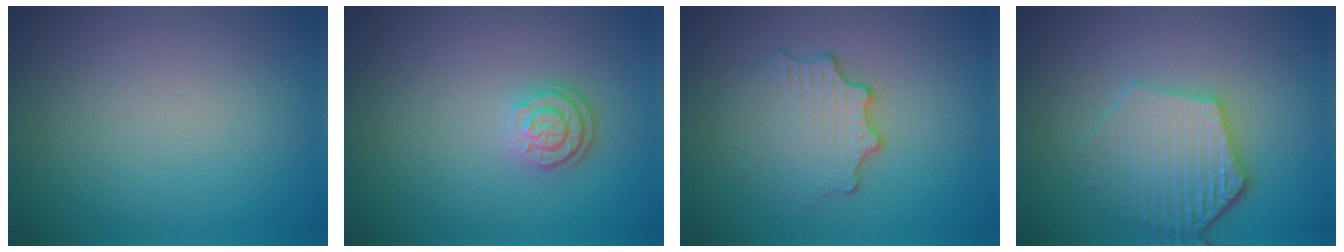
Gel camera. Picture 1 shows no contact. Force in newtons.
{"total": 2.5, "press": 2.0, "slide": 1.5}
{"total": 3.3, "press": 2.5, "slide": 2.2}
{"total": 5.4, "press": 4.2, "slide": 3.3}